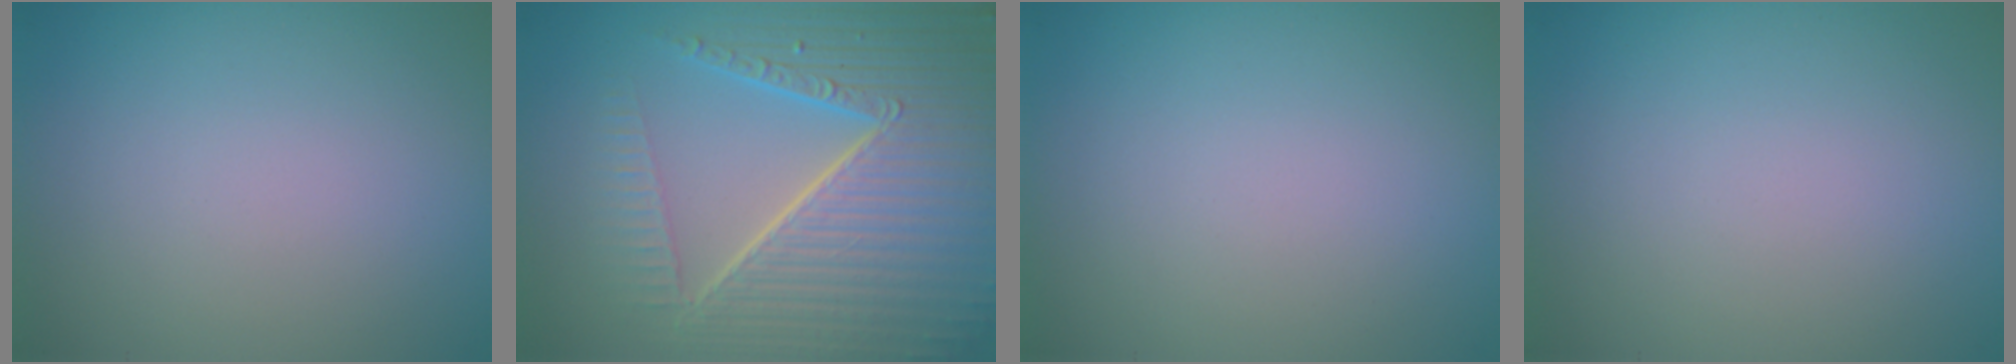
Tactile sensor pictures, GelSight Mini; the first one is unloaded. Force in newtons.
{"total": 10.4, "press": 6.7, "slide": 7.9}
{"total": 0.0}
{"total": 0.0}